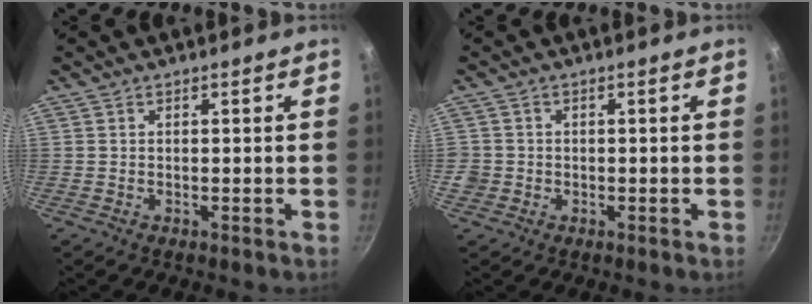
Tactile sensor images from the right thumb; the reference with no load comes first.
{"total": 2.5, "force": [-0.6, 2.3, 0.5], "torque": [-0.002, 0.009, -0.010]}